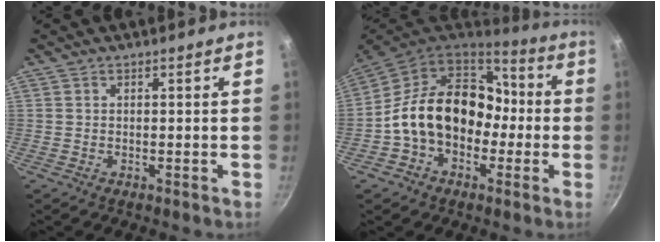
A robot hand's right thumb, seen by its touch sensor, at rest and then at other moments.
{"total": 19.5, "force": [-1.7, 14.8, 12.5], "torque": [-0.171, 0.060, -0.035]}